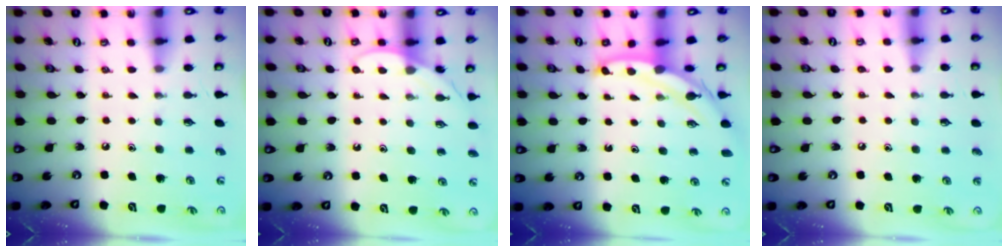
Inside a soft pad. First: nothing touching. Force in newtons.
{"total": 4.9, "press": 4.9, "slide": 0.5}
{"total": 5.3, "press": 5.2, "slide": 0.5}
{"total": 2.3, "press": 2.3, "slide": 0.2}